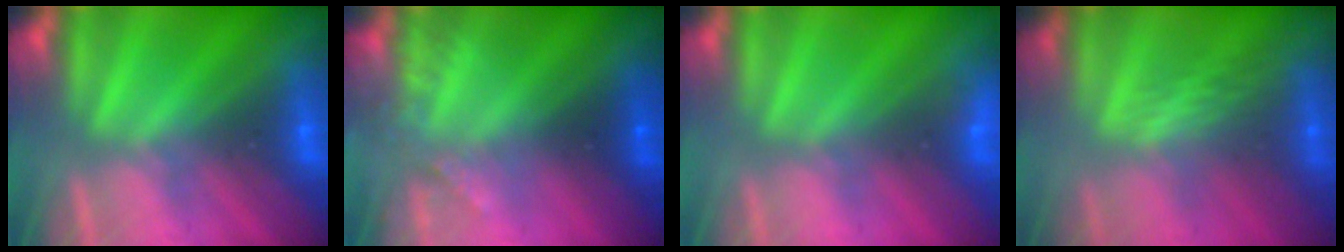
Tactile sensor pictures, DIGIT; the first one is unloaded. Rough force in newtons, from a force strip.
{"total": 2.1}
{"total": 2.9}
{"total": 2.4}